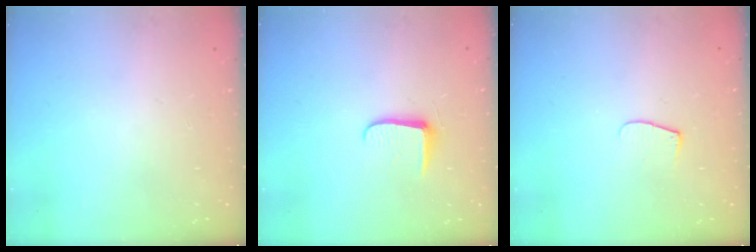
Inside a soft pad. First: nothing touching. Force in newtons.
{"total": 5.9, "press": 5.8, "slide": 0.8}
{"total": 5.3, "press": 5.2, "slide": 0.6}